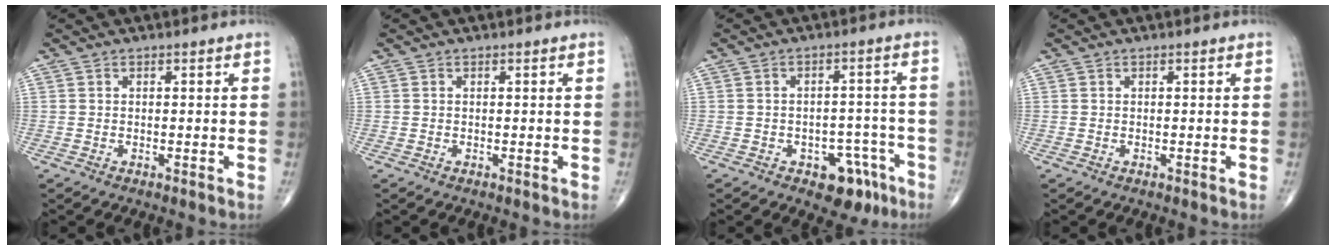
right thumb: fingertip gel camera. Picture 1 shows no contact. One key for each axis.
{"total": 0.0}
{"total": 8.2, "fx": -4.5, "fy": 4.9, "fz": 4.7, "tx": -0.027, "ty": 0.038, "tz": -0.053}
{"total": 0.0}